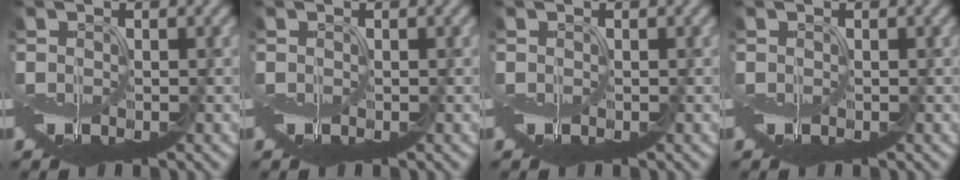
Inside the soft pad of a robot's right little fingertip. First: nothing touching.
{"total": 0.0}
{"total": 0.0}
{"total": 0.0}